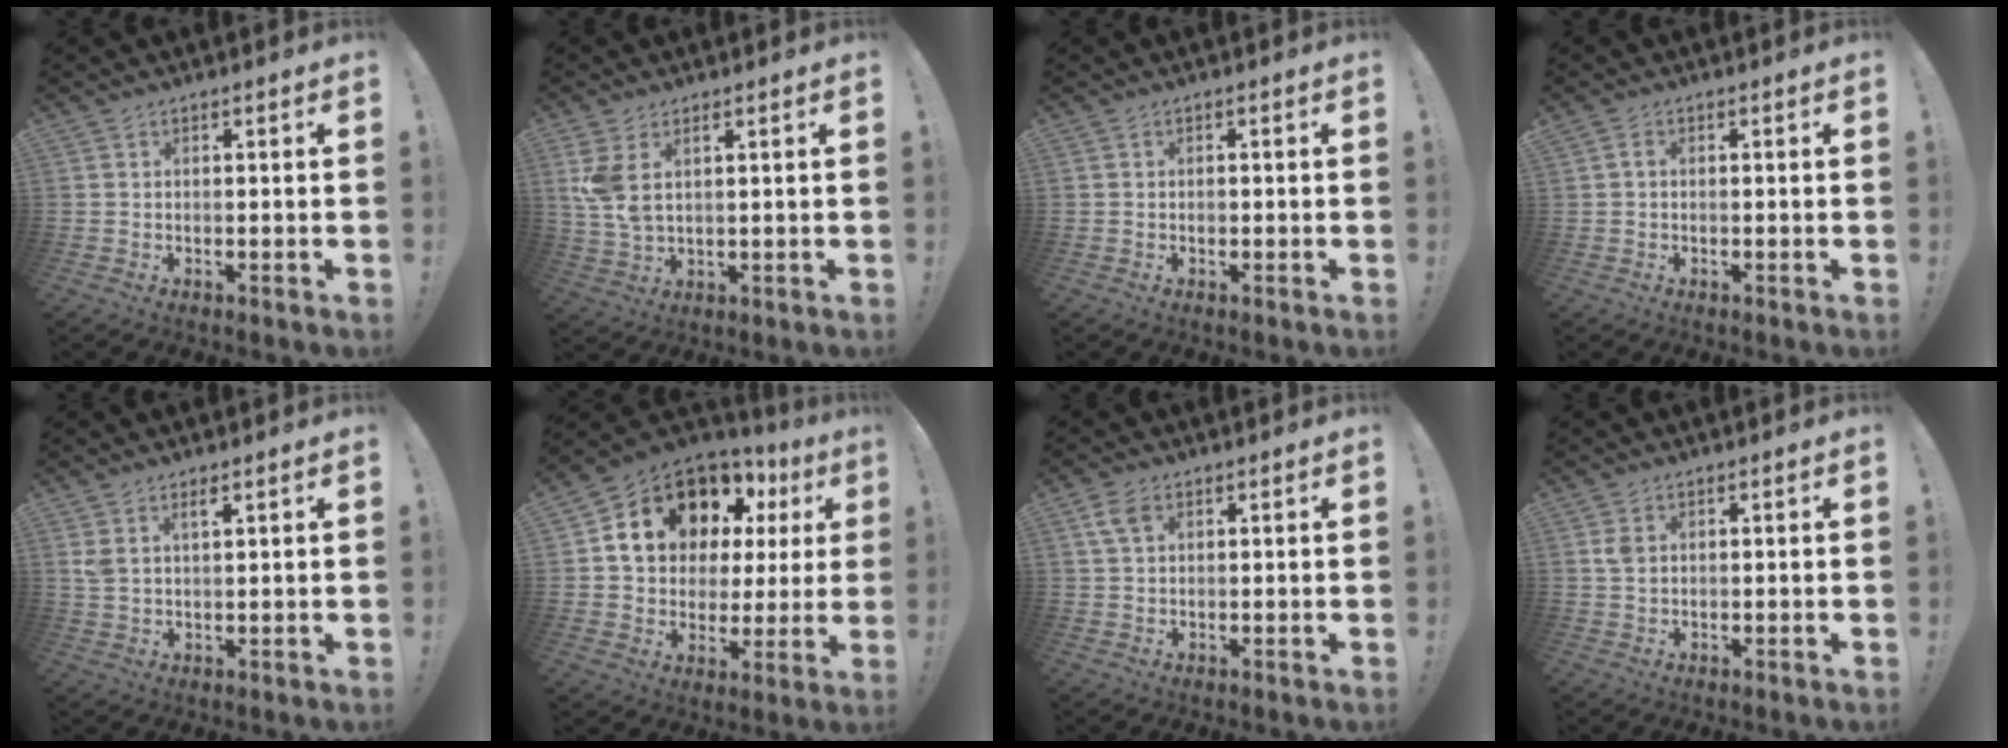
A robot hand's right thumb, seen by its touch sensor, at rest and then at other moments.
{"total": 6.3, "force": [2.8, 3.1, 4.8], "torque": [-0.113, -0.016, 0.050]}
{"total": 0.5, "force": [-0.3, 0.4, 0.3], "torque": [0.002, -0.003, -0.006]}
{"total": 1.1, "force": [-0.1, 0.5, 1.0], "torque": [-0.021, 0.004, -0.003]}
{"total": 3.5, "force": [2.1, 1.3, 2.5], "torque": [-0.042, -0.011, 0.037]}
{"total": 16.0, "force": [8.4, 10.6, 8.5], "torque": [-0.140, -0.051, 0.167]}
{"total": 4.6, "force": [1.9, 2.8, 3.1], "torque": [-0.056, 0.002, 0.038]}
{"total": 2.2, "force": [1.0, 1.5, 1.3], "torque": [-0.017, -0.002, 0.017]}